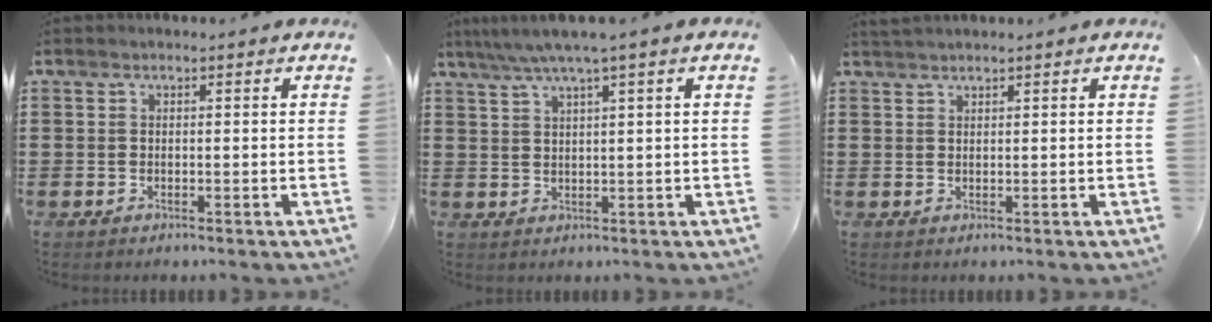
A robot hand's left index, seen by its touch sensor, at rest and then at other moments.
{"total": 3.4, "force": [1.8, -0.3, 2.9], "torque": [-0.060, -0.001, 0.029]}
{"total": 1.2, "force": [1.2, -0.2, 0.3], "torque": [-0.006, 0.000, 0.023]}